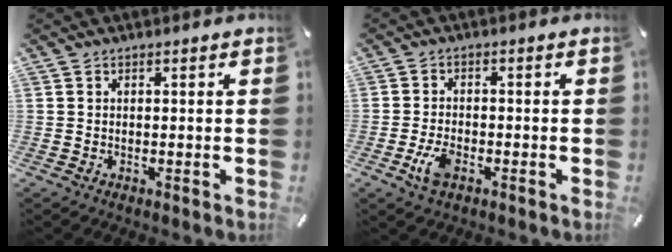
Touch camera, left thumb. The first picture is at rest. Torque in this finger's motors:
{"motor_torque": [-0.04, 0.09, 0.02, 0.00, 0.04]}